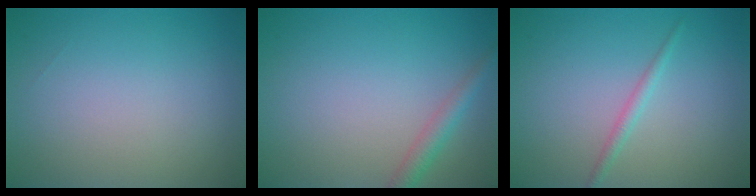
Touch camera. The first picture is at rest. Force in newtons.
{"total": 2.0, "press": 2.0, "slide": 0.0}
{"total": 1.1, "press": 1.1, "slide": 0.0}